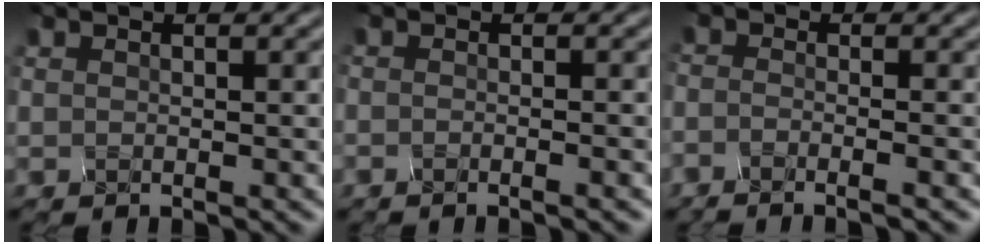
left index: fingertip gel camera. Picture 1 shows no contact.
{"total": 1.3, "force": [-0.8, 0.6, 0.9], "torque": [-0.005, 0.002, -0.031]}
{"total": 2.3, "force": [-1.7, 0.9, 1.3], "torque": [0.008, -0.001, -0.052]}